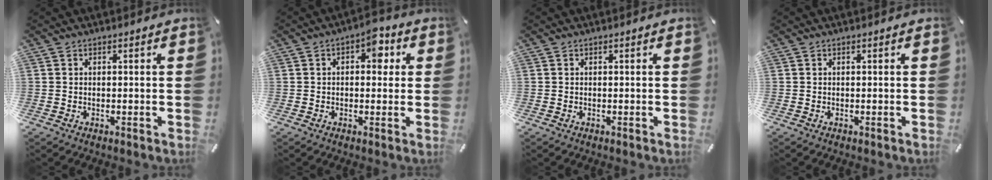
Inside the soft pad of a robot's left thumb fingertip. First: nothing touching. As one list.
[{"total": 5.6, "force": [1.4, 3.5, 4.2], "torque": [-0.039, -0.006, 0.012]}, {"total": 0.0}, {"total": 0.0}]